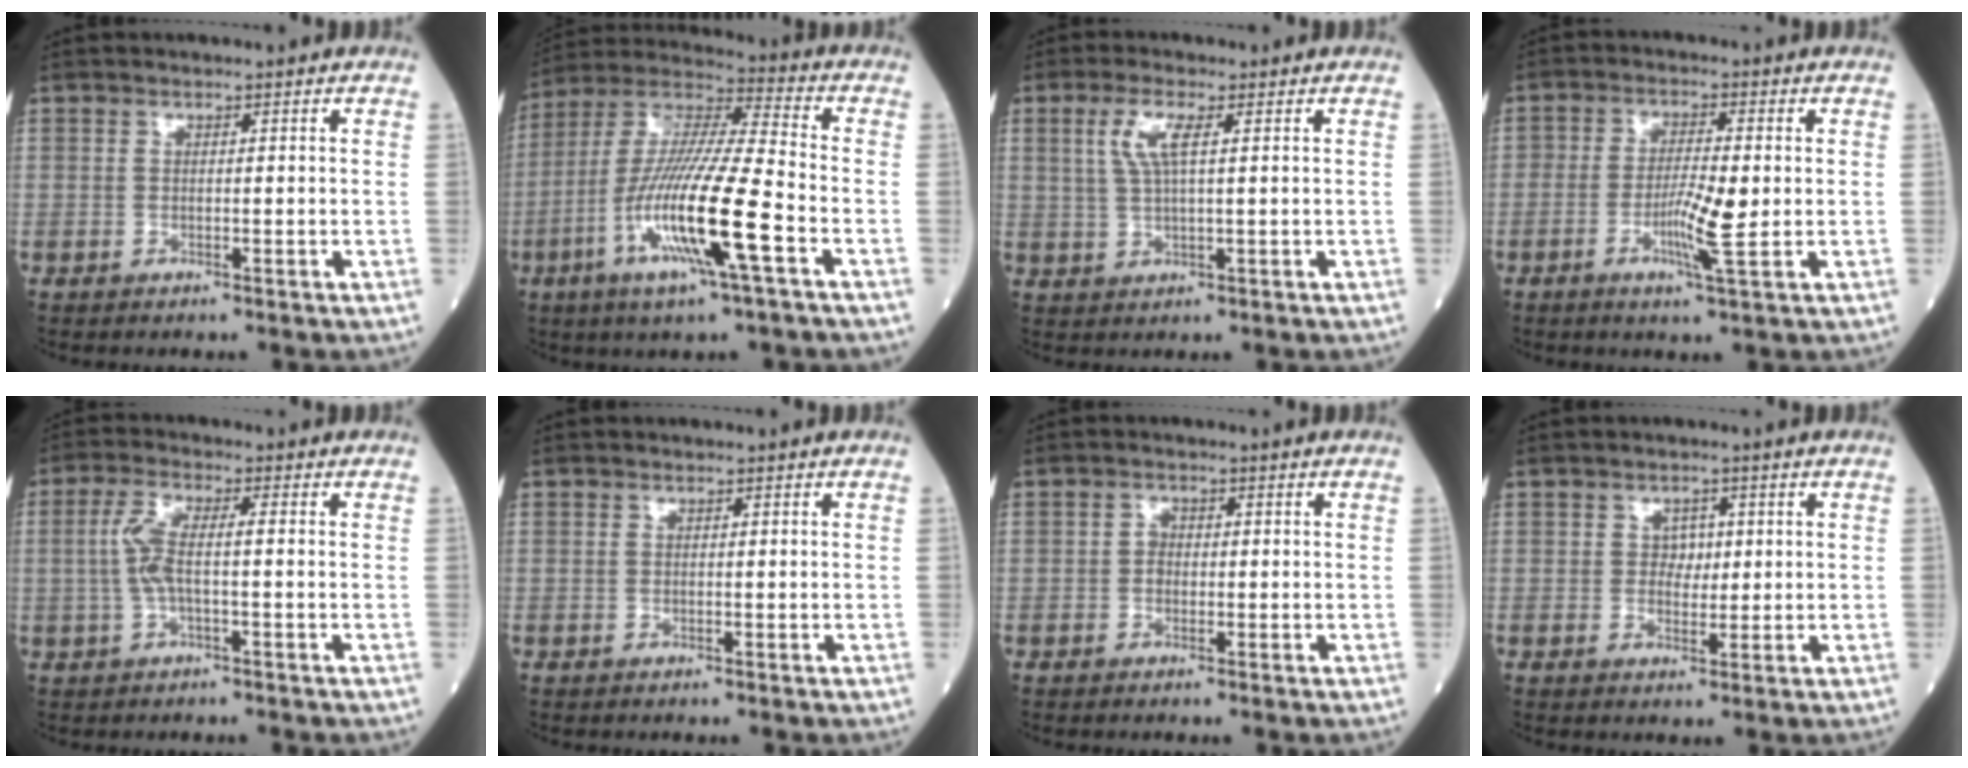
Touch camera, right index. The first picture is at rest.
{"total": 17.4, "force": [-6.0, 0.7, 16.3], "torque": [-0.329, -0.017, -0.115]}
{"total": 4.6, "force": [1.5, 0.8, 4.2], "torque": [-0.095, 0.006, 0.034]}
{"total": 6.0, "force": [-1.2, 0.3, 5.9], "torque": [-0.112, -0.009, -0.022]}
{"total": 4.9, "force": [-0.2, 0.9, 4.8], "torque": [-0.114, 0.013, -0.008]}
{"total": 0.0}
{"total": 1.3, "force": [-0.2, 1.1, 0.7], "torque": [-0.007, 0.005, -0.006]}
{"total": 2.3, "force": [0.5, 1.8, 1.5], "torque": [-0.013, 0.000, 0.006]}